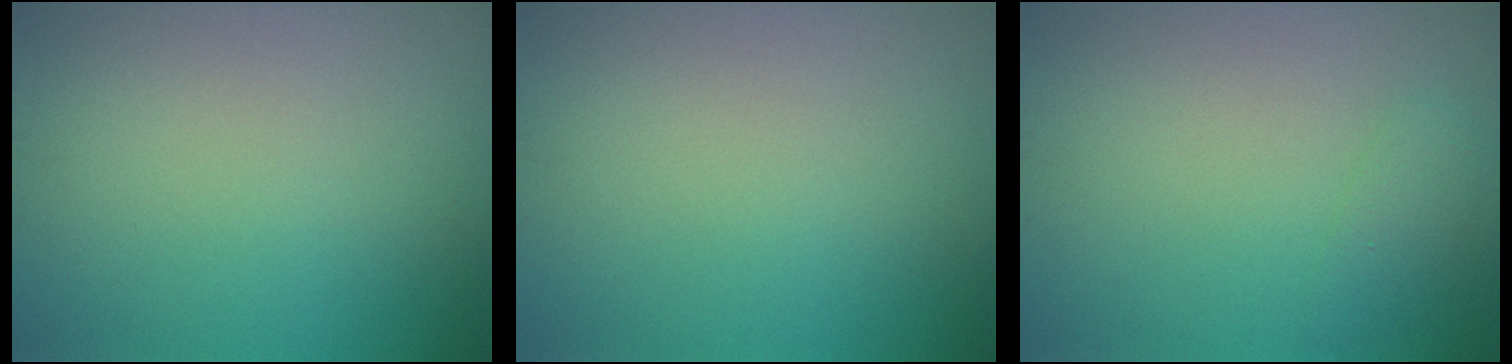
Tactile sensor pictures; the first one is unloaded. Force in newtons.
{"total": 0.0}
{"total": 1.3, "press": 1.3, "slide": 0.1}